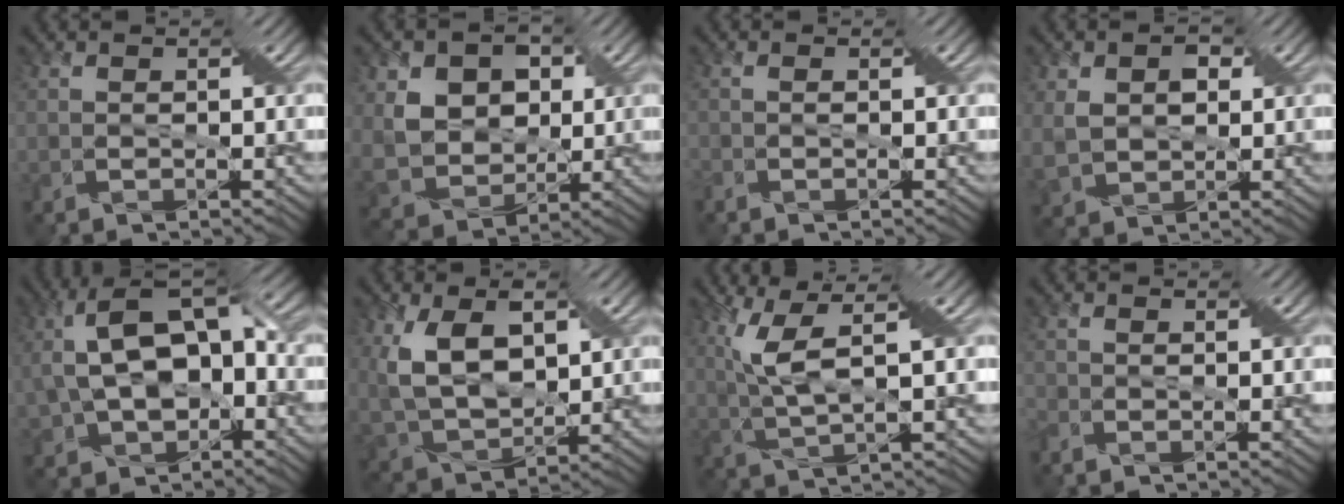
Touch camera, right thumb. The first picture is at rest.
{"total": 8.3, "force": [2.8, 6.6, 4.3], "torque": [-0.112, 0.011, 0.045]}
{"total": 1.2, "force": [-0.8, 0.3, 0.8], "torque": [-0.009, 0.002, -0.014]}
{"total": 5.3, "force": [1.9, 3.7, 3.2], "torque": [-0.093, 0.006, 0.039]}
{"total": 12.3, "force": [-0.4, 6.8, 10.2], "torque": [-0.206, 0.004, -0.006]}
{"total": 10.3, "force": [3.4, 5.8, 7.8], "torque": [-0.183, -0.002, 0.062]}
{"total": 5.5, "force": [2.4, 0.3, 5.0], "torque": [-0.129, 0.009, 0.050]}
{"total": 2.3, "force": [-1.7, 0.8, 1.3], "torque": [-0.023, -0.004, -0.036]}